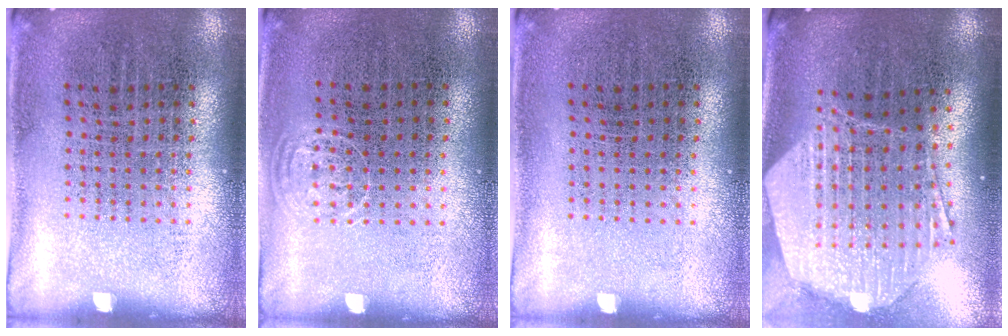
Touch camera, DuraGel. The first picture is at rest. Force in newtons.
{"total": 0.7, "press": 0.6, "slide": 0.4}
{"total": 0.0}
{"total": 2.6, "press": 2.1, "slide": 1.5}